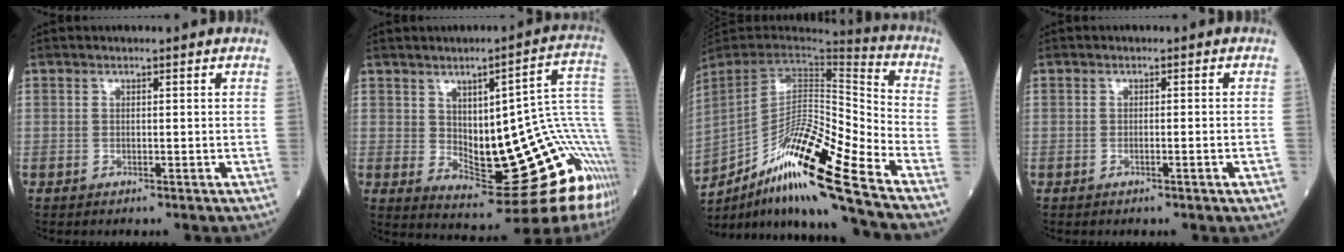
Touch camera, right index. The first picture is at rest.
{"total": 19.7, "force": [-2.7, 3.6, 19.2], "torque": [-0.179, 0.017, -0.021]}
{"total": 20.4, "force": [-13.9, -0.2, 14.9], "torque": [-0.276, -0.019, -0.256]}
{"total": 1.8, "force": [-0.9, -0.3, 1.5], "torque": [-0.029, 0.001, -0.011]}